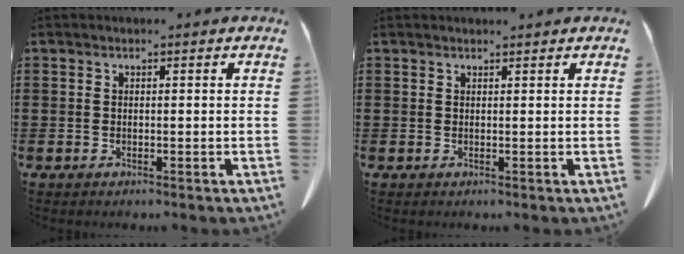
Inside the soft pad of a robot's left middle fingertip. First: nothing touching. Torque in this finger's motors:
{"motor_torque": [0.21, 0.16, 0.02, 0.00]}